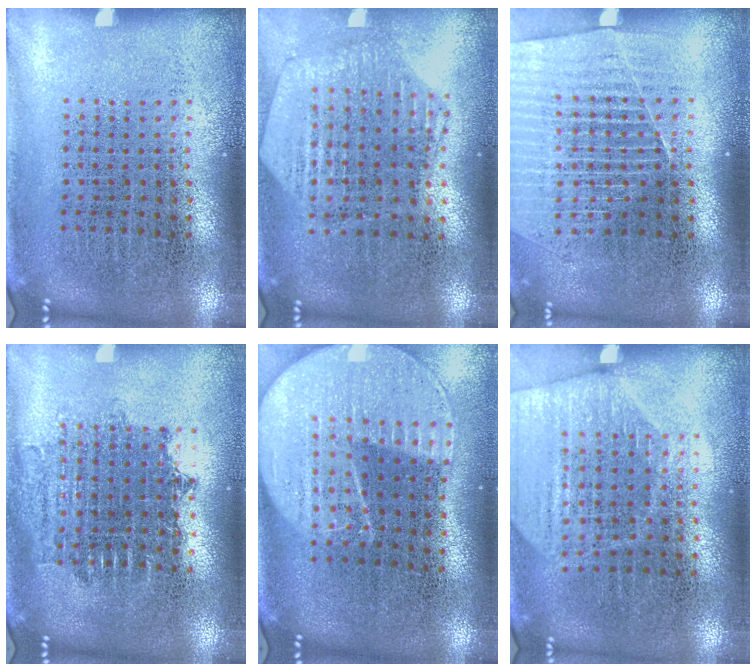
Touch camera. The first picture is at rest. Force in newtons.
{"total": 1.2, "press": 1.1, "slide": 0.3}
{"total": 1.6, "press": 1.5, "slide": 0.4}
{"total": 1.7, "press": 1.4, "slide": 1.0}
{"total": 2.3, "press": 2.0, "slide": 1.1}
{"total": 1.8, "press": 1.6, "slide": 0.7}